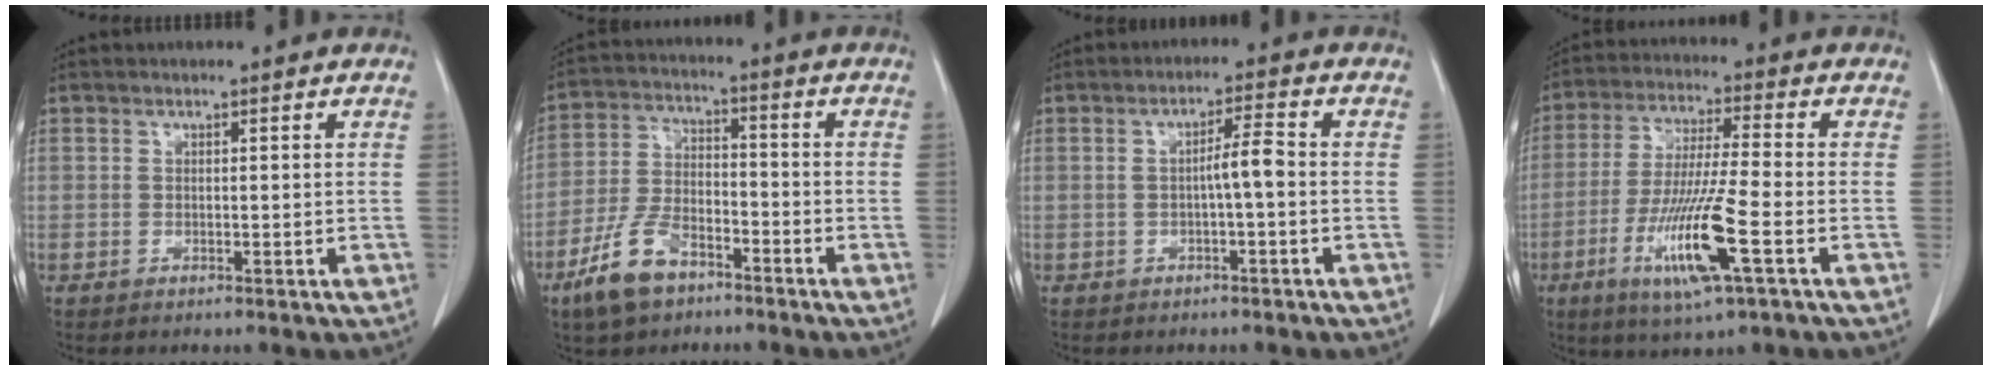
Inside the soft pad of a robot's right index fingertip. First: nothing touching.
{"total": 9.7, "force": [-6.3, 4.6, 5.8], "torque": [-0.131, -0.002, -0.120]}
{"total": 3.7, "force": [-0.5, 0.2, 3.6], "torque": [-0.059, 0.008, -0.009]}
{"total": 13.2, "force": [-5.0, 0.2, 12.2], "torque": [-0.245, -0.025, -0.091]}